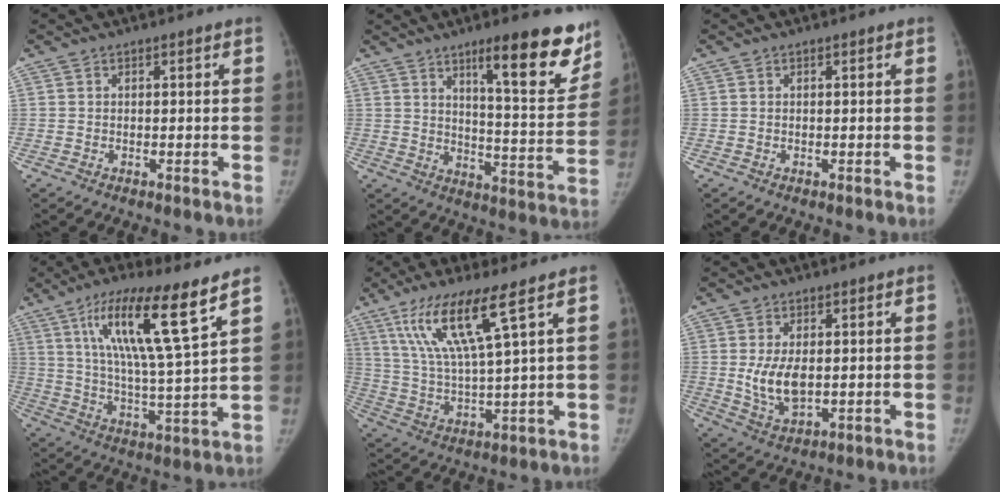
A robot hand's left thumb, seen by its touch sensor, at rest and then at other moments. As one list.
[{"total": 20.6, "force": [12.7, 4.3, 15.6], "torque": [-0.173, -0.072, 0.189]}, {"total": 0.0}, {"total": 17.0, "force": [9.3, 1.6, 14.1], "torque": [-0.242, -0.044, 0.166]}, {"total": 13.3, "force": [7.2, 0.9, 11.1], "torque": [-0.234, -0.033, 0.146]}, {"total": 7.1, "force": [0.4, 3.9, 5.9], "torque": [-0.108, -0.016, 0.018]}]